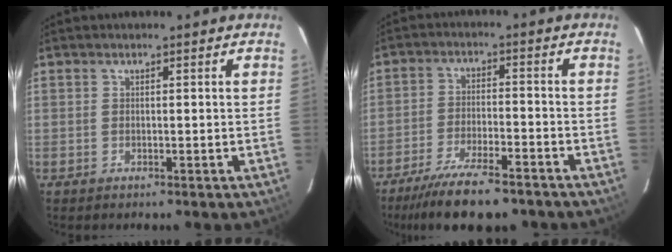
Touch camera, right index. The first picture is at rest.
{"total": 14.1, "force": [-11.3, 3.5, 7.6], "torque": [-0.165, -0.023, -0.184]}